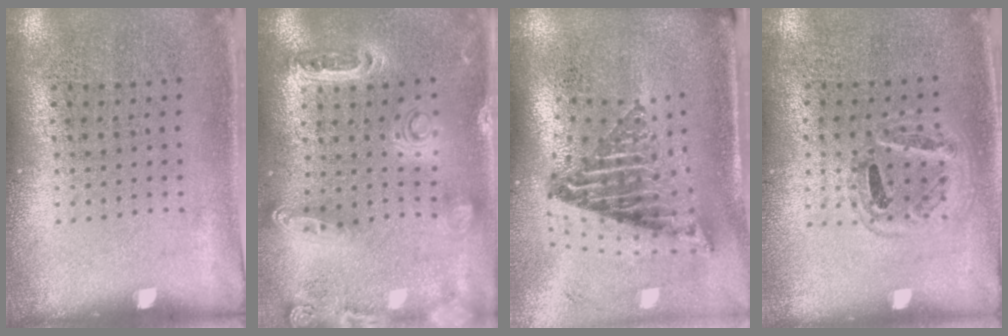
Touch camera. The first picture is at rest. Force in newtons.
{"total": 1.4, "press": 1.3, "slide": 0.3}
{"total": 2.2, "press": 1.5, "slide": 1.6}
{"total": 0.9, "press": 0.9, "slide": 0.1}